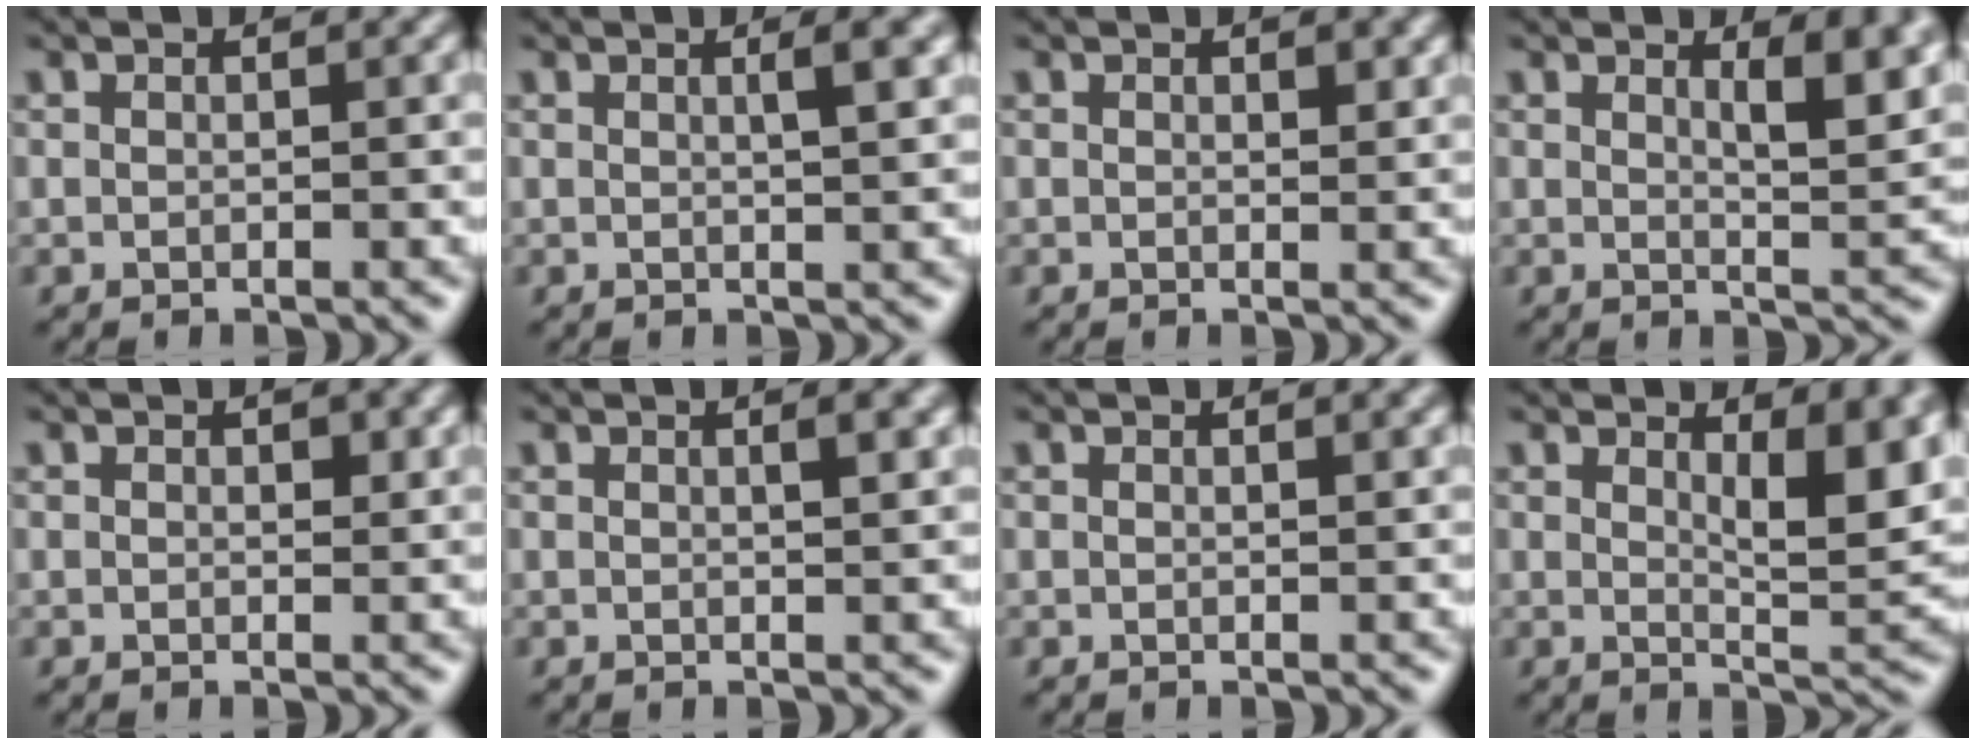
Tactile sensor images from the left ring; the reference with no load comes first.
{"total": 2.4, "force": [0.8, 0.7, 2.1], "torque": [-0.019, 0.007, 0.008]}
{"total": 1.1, "force": [0.5, 0.5, 0.8], "torque": [-0.009, -0.003, 0.009]}
{"total": 4.6, "force": [2.1, 1.4, 3.9], "torque": [-0.048, -0.003, 0.032]}
{"total": 1.1, "force": [0.4, 0.6, 0.8], "torque": [-0.008, -0.003, 0.005]}
{"total": 1.8, "force": [0.7, 0.5, 1.6], "torque": [-0.015, 0.003, 0.008]}
{"total": 0.8, "force": [0.5, 0.1, 0.6], "torque": [-0.007, 0.001, 0.008]}
{"total": 5.3, "force": [2.0, 1.6, 4.6], "torque": [-0.061, -0.008, 0.035]}